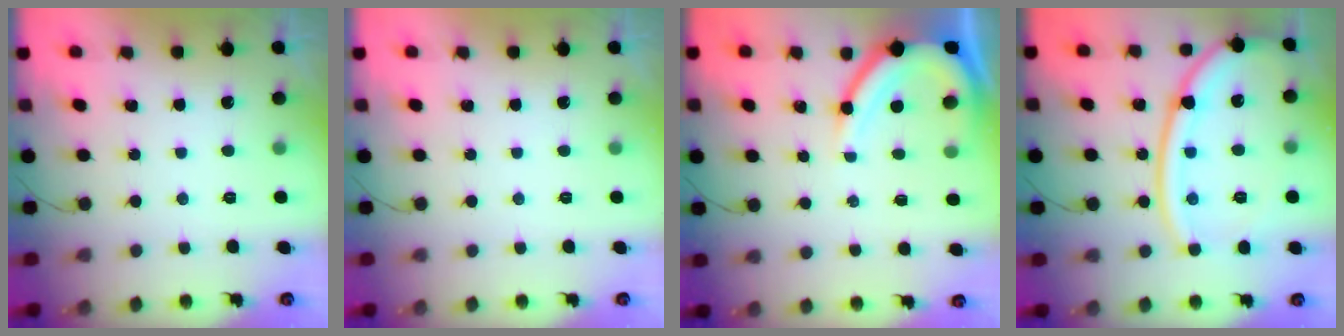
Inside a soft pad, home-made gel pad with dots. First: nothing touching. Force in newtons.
{"total": 0.0}
{"total": 10.6, "press": 10.5, "slide": 1.1}
{"total": 18.3, "press": 18.2, "slide": 1.8}